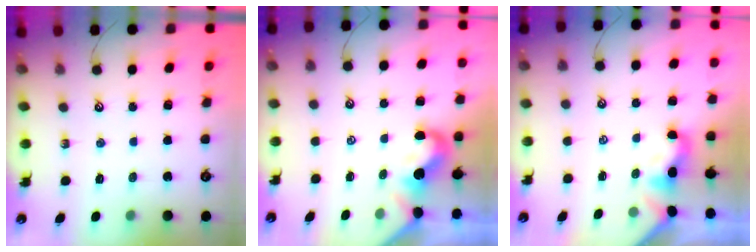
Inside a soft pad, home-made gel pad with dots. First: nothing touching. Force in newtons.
{"total": 0.0}
{"total": 1.9, "press": 1.8, "slide": 0.6}